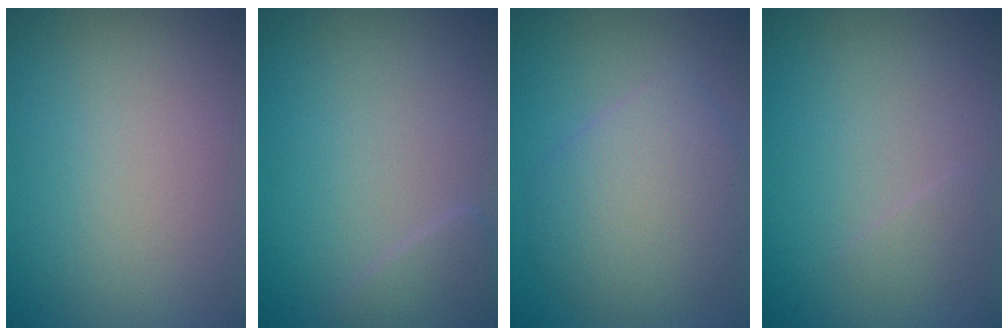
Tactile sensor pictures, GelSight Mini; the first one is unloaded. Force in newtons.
{"total": 1.3, "press": 1.3, "slide": 0.1}
{"total": 5.3, "press": 5.3, "slide": 0.0}
{"total": 0.9, "press": 0.9, "slide": 0.0}